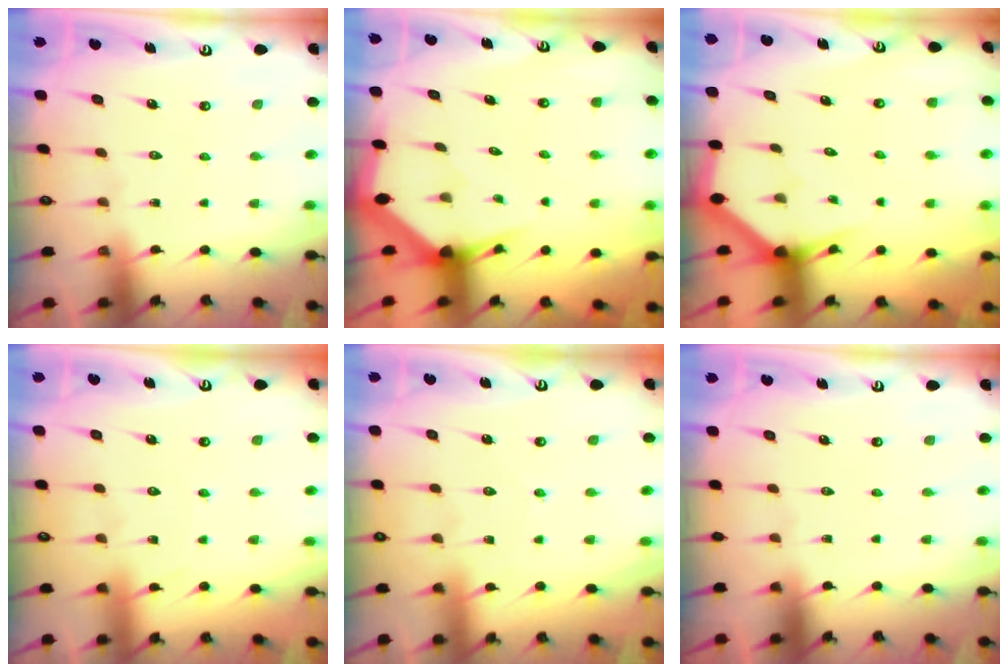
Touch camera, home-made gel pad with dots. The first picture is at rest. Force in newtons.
{"total": 3.4, "press": 3.4, "slide": 0.2}
{"total": 2.9, "press": 2.9, "slide": 0.1}
{"total": 3.6, "press": 3.6, "slide": 0.5}
{"total": 3.5, "press": 3.5, "slide": 0.5}
{"total": 0.0}